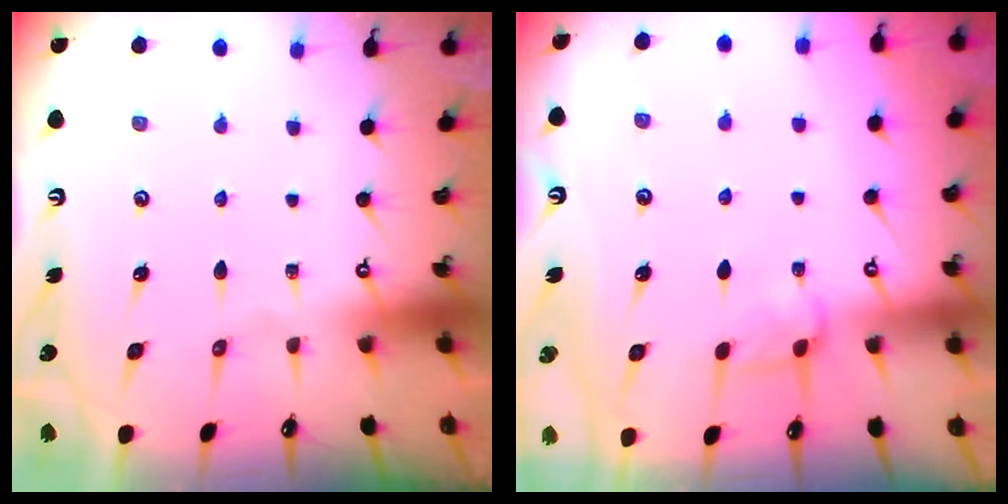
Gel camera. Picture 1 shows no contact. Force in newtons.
{"total": 0.9, "press": 0.8, "slide": 0.4}